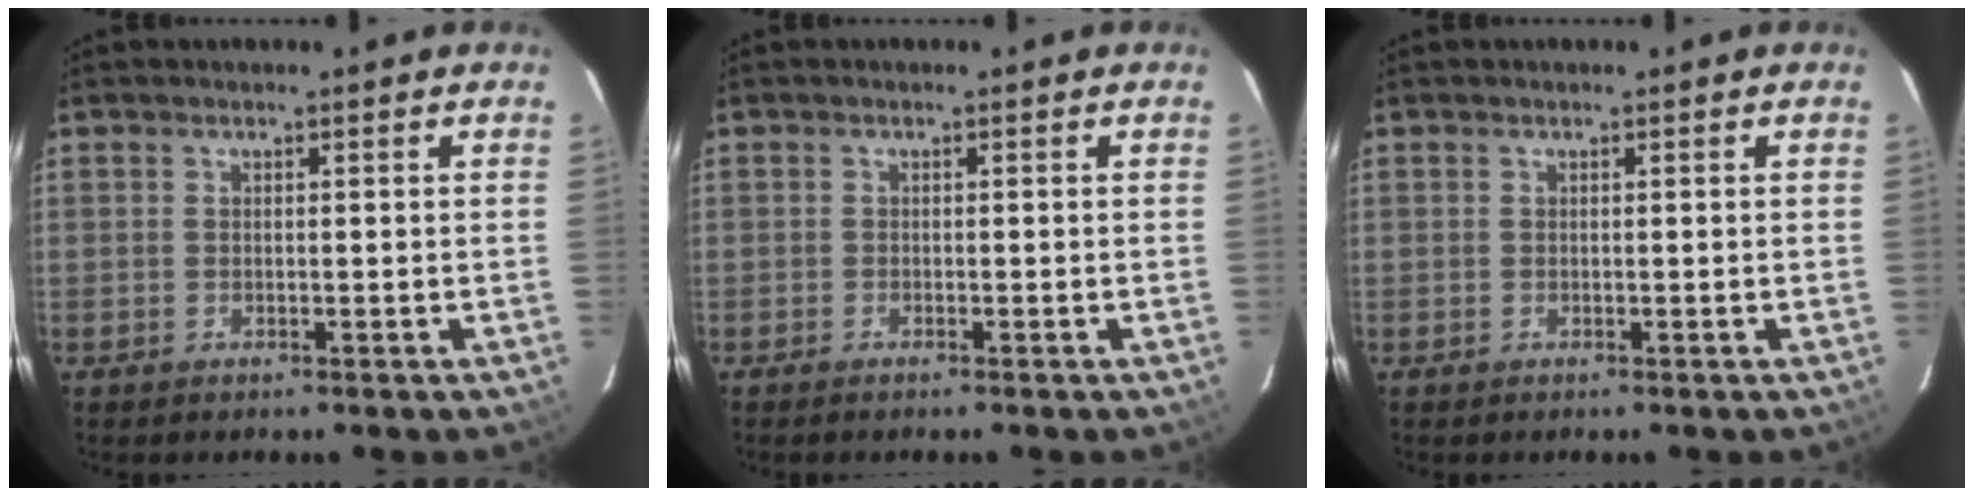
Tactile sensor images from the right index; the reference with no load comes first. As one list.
[{"total": 0.7, "force": [-0.6, 0.1, 0.3], "torque": [-0.006, -0.002, -0.013]}, {"total": 0.0}]